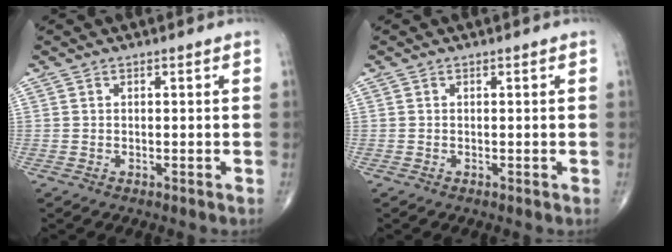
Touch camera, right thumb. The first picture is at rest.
{"total": 0.0}